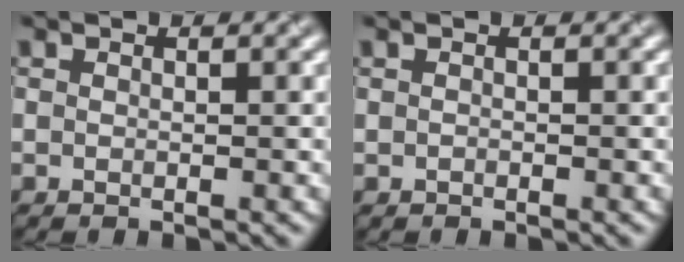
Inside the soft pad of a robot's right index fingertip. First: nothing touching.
{"total": 0.0}